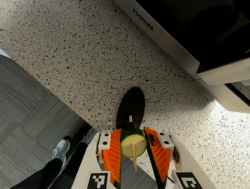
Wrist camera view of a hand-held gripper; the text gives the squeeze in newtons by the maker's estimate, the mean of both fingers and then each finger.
{"total": 10.0, "left": 9.8, "right": 10.2}